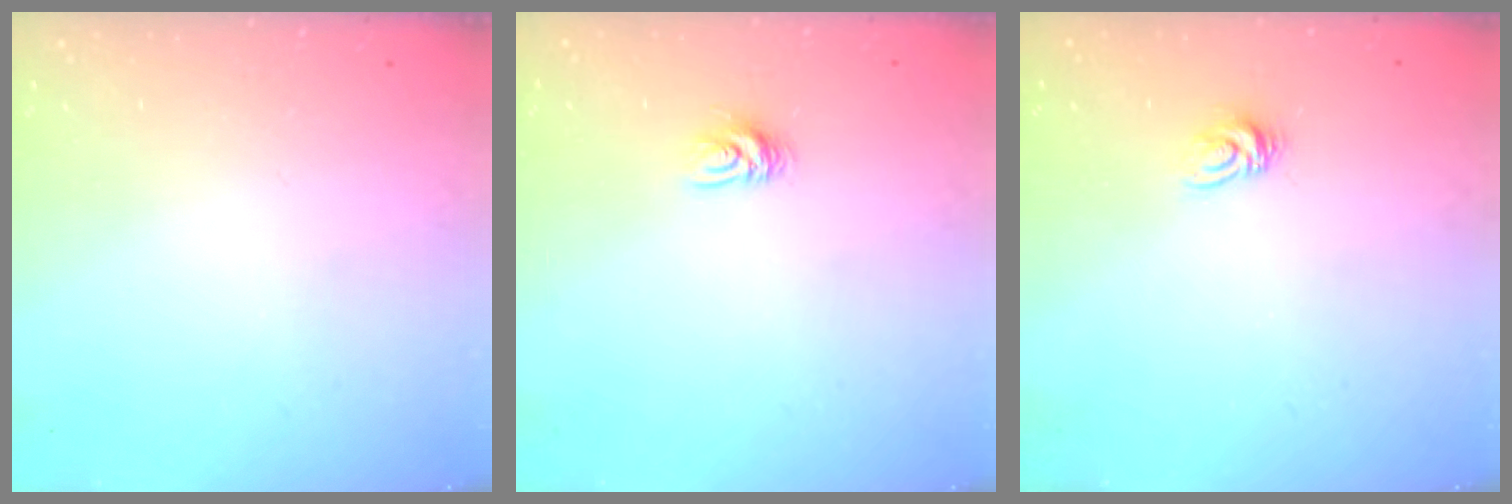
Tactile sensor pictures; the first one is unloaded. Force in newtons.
{"total": 4.9, "press": 4.9, "slide": 0.5}
{"total": 3.8, "press": 3.8, "slide": 0.2}